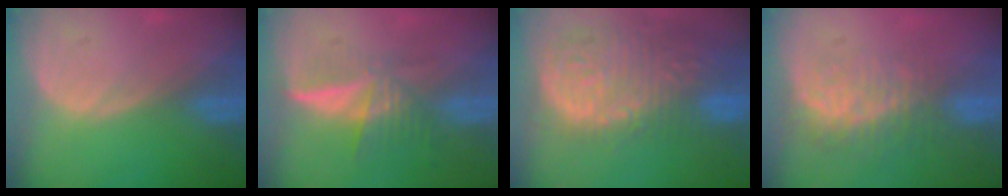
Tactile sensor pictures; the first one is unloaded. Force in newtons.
{"total": 6.0, "press": 5.4, "slide": 2.6}
{"total": 15.3, "press": 12.7, "slide": 8.5}
{"total": 8.1, "press": 7.2, "slide": 3.7}